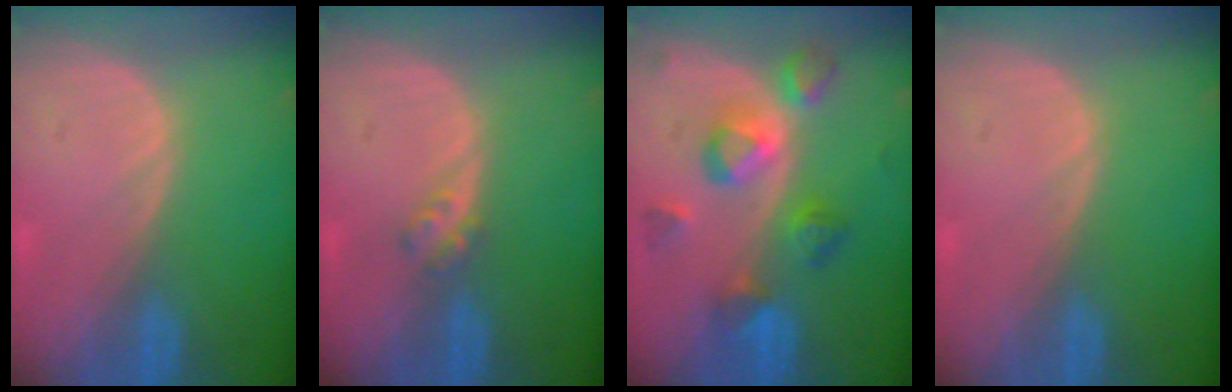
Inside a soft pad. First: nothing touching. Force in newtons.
{"total": 2.3, "press": 2.0, "slide": 1.2}
{"total": 7.7, "press": 7.7, "slide": 0.1}
{"total": 0.0}